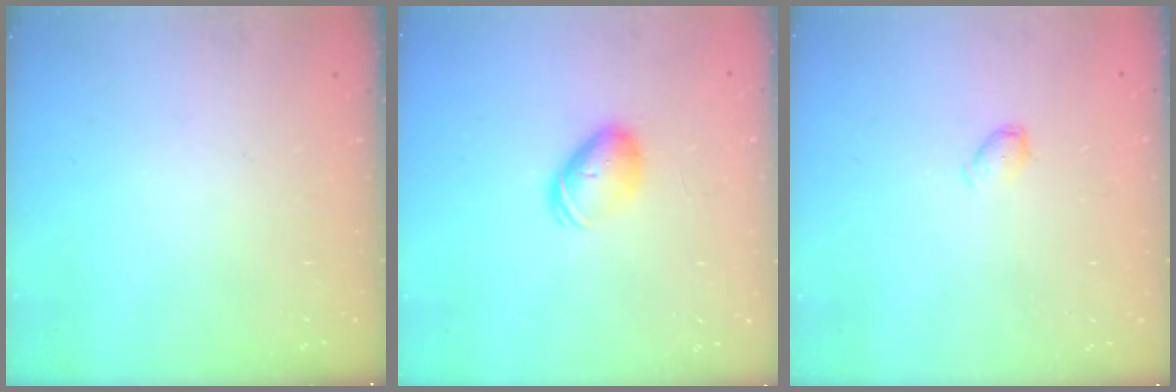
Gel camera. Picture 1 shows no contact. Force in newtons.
{"total": 8.3, "press": 8.3, "slide": 0.8}
{"total": 4.9, "press": 4.9, "slide": 0.8}